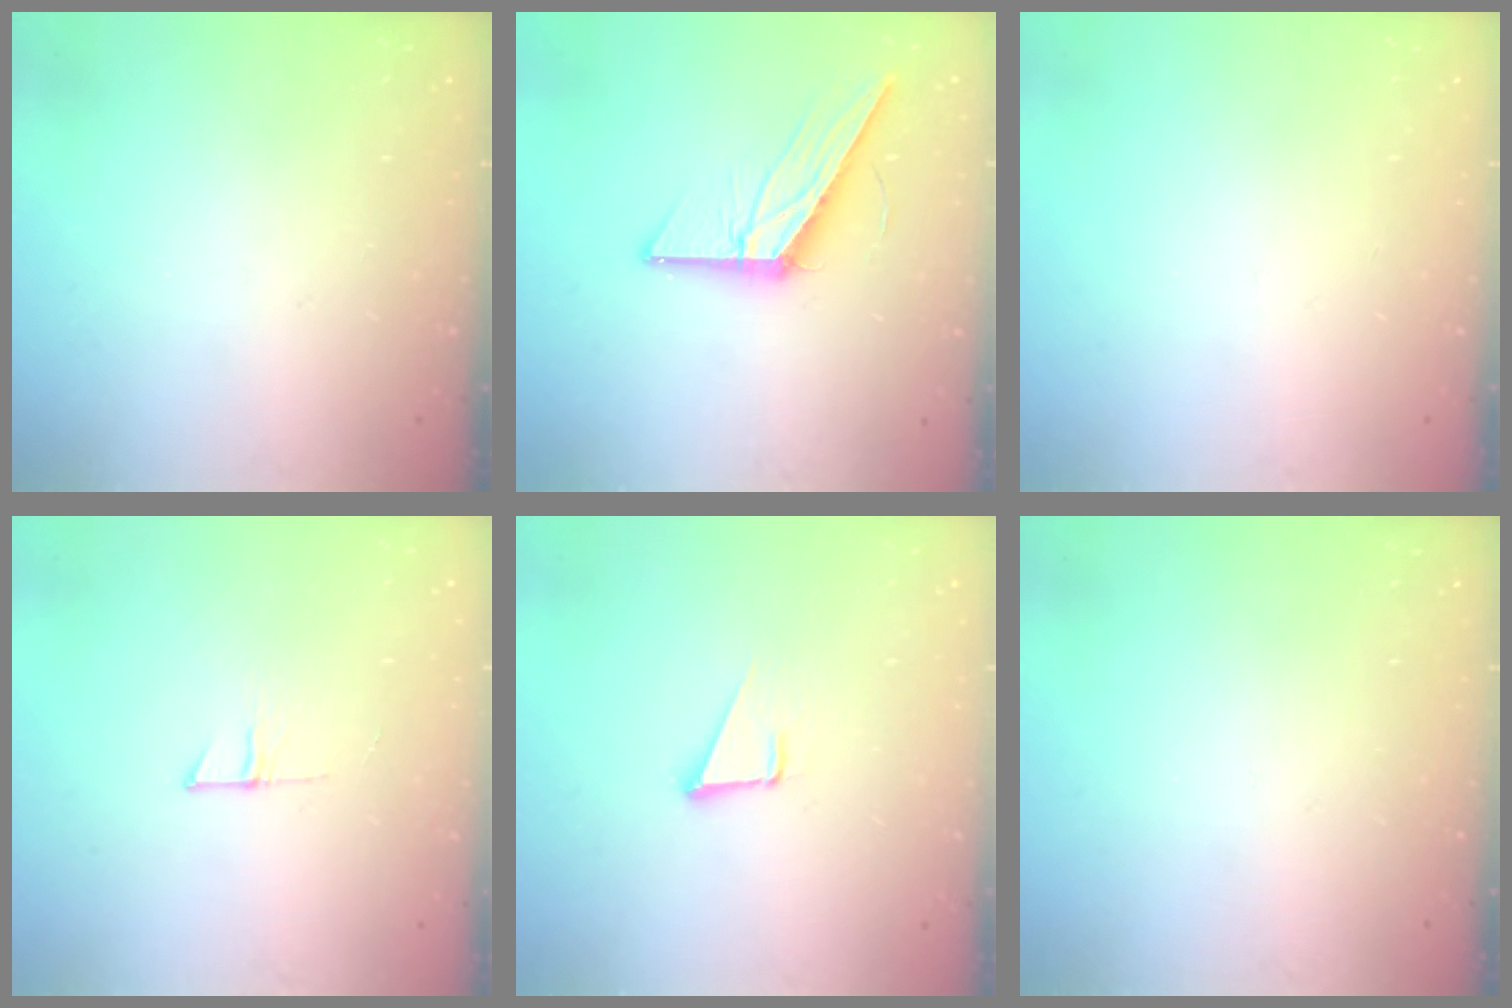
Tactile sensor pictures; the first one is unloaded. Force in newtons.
{"total": 12.7, "press": 12.7, "slide": 0.6}
{"total": 0.0}
{"total": 4.0, "press": 4.0, "slide": 0.4}
{"total": 3.4, "press": 2.4, "slide": 2.4}
{"total": 0.0}